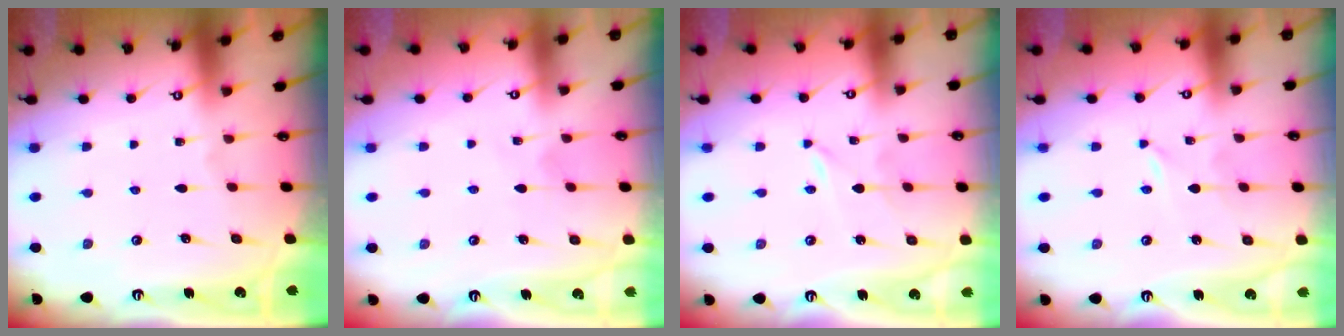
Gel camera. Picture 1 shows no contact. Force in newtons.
{"total": 3.3, "press": 3.3, "slide": 0.3}
{"total": 0.0}
{"total": 0.0}